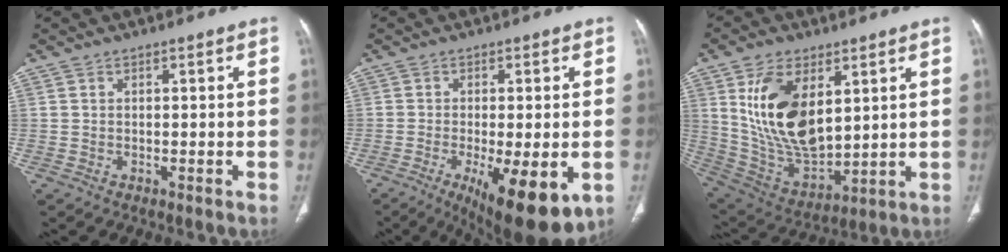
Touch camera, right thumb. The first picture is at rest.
{"total": 14.8, "force": [-5.5, 4.7, 12.8], "torque": [-0.168, -0.017, -0.070]}
{"total": 18.5, "force": [5.6, 10.1, 14.4], "torque": [-0.249, -0.028, 0.124]}